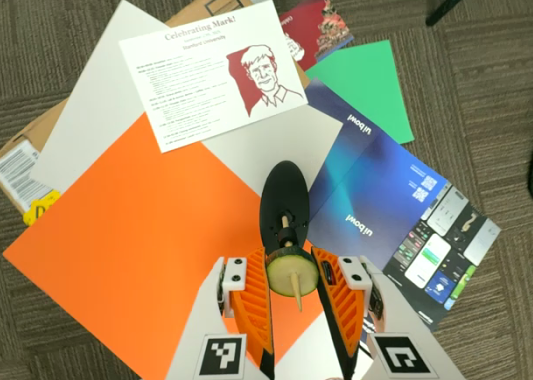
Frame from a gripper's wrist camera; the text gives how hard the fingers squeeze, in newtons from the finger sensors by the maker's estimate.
{"total": 8.0, "left": 8.0, "right": 7.9}